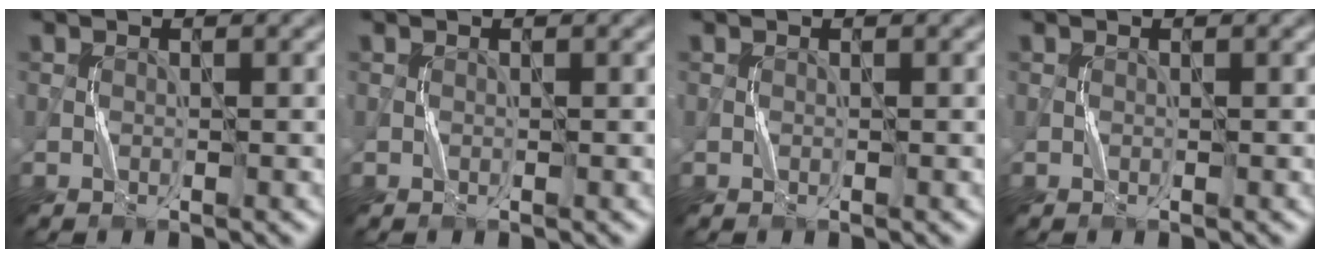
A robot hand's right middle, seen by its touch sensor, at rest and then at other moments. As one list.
[{"total": 0.0}, {"total": 0.0}, {"total": 0.0}]